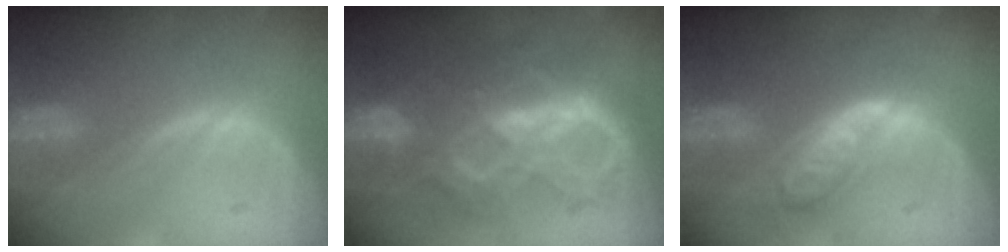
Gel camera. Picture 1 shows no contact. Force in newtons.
{"total": 10.7, "press": 10.6, "slide": 1.1}
{"total": 6.3, "press": 5.6, "slide": 2.9}